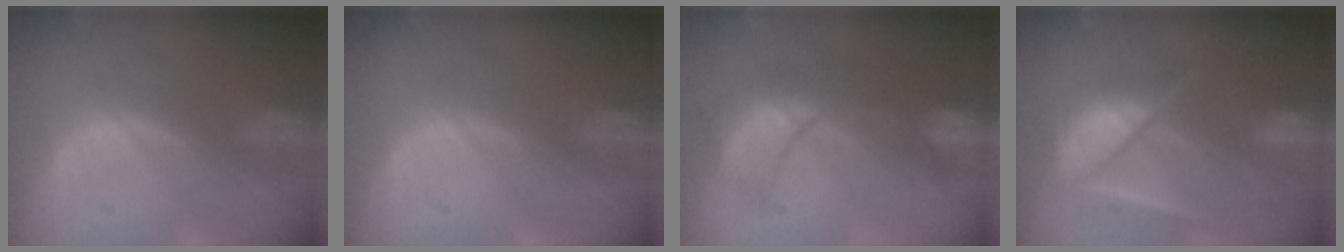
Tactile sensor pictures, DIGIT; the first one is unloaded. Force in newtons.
{"total": 0.0}
{"total": 8.4, "press": 8.3, "slide": 1.3}
{"total": 9.8, "press": 8.2, "slide": 5.3}